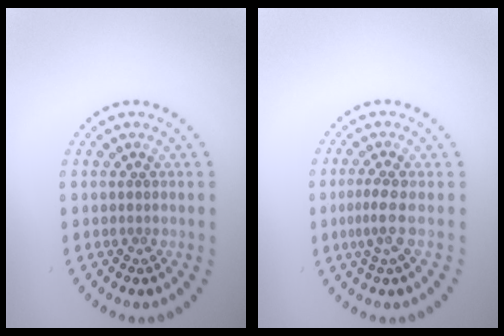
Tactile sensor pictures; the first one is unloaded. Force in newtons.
{"total": 1.8, "press": 1.4, "slide": 1.2}